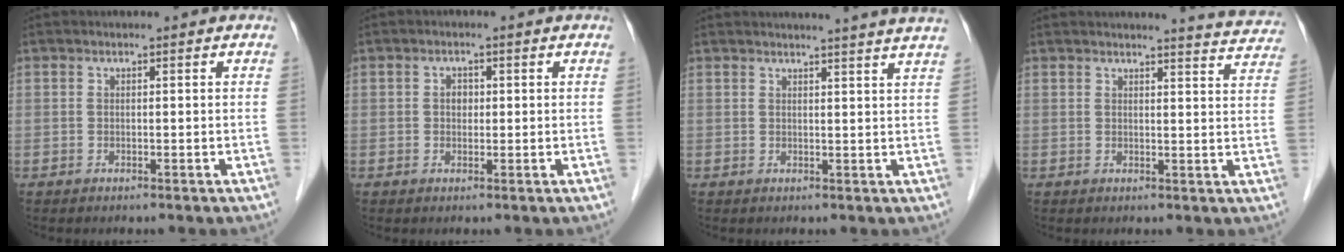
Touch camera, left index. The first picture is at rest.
{"total": 1.7, "force": [0.2, 1.4, 1.0], "torque": [-0.017, 0.003, 0.002]}
{"total": 9.1, "force": [8.6, -1.4, 2.6], "torque": [-0.027, -0.023, 0.081]}
{"total": 7.4, "force": [7.4, 0.0, 0.9], "torque": [-0.008, -0.028, 0.064]}